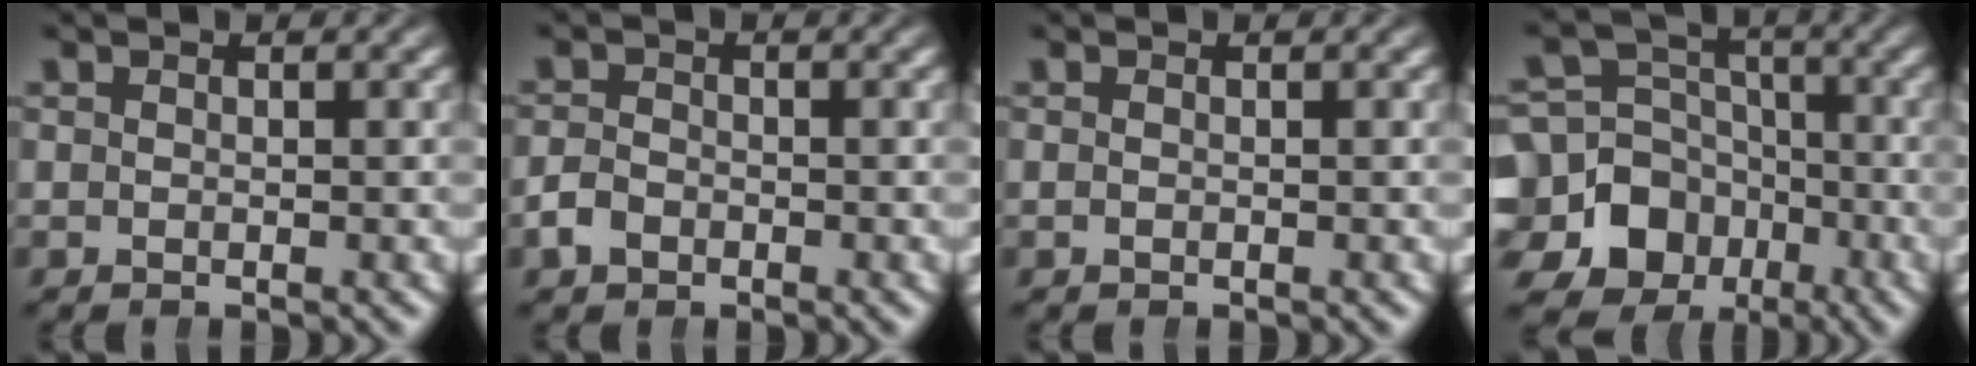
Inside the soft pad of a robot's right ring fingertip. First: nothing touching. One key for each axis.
{"total": 1.3, "fx": -0.9, "fy": 0.8, "fz": 0.4, "tx": -0.005, "ty": -0.001, "tz": -0.016}
{"total": 0.0}
{"total": 14.3, "fx": -5.6, "fy": 12.0, "fz": 5.1, "tx": -0.082, "ty": -0.051, "tz": -0.091}